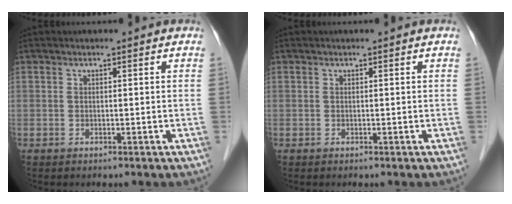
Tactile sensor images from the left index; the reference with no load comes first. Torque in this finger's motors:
{"motor_torque": [0.00, 0.00, 0.01, 0.00]}